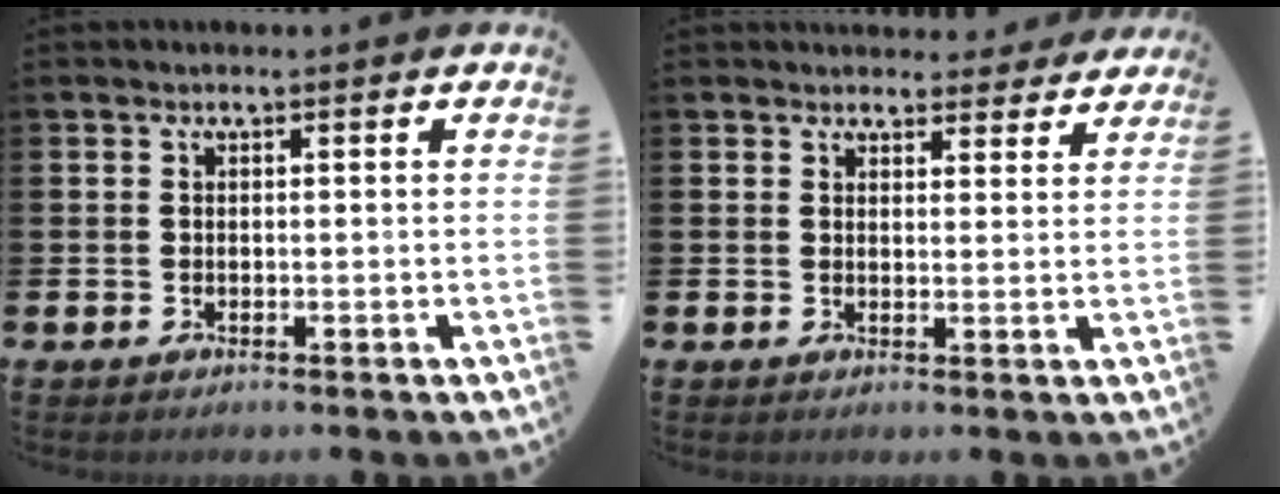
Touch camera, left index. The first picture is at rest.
{"total": 3.4, "force": [3.1, 1.2, -0.1], "torque": [0.014, -0.022, 0.053]}